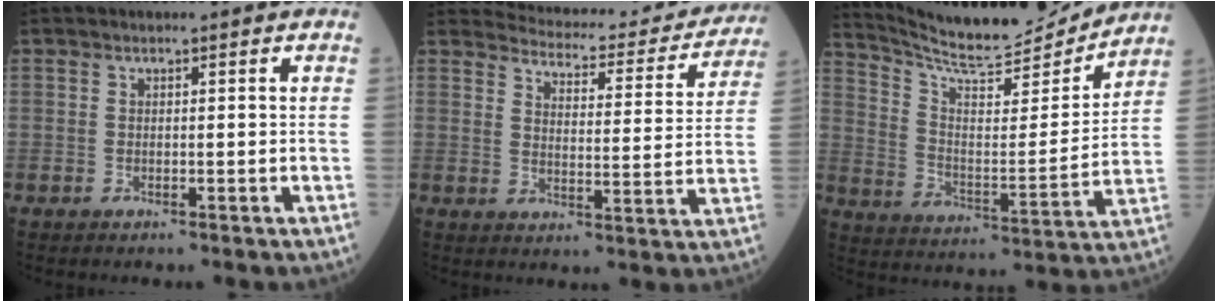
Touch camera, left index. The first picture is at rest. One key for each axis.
{"total": 16.9, "fx": 16.2, "fy": 3.7, "fz": 2.9, "tx": -0.021, "ty": -0.041, "tz": 0.181}
{"total": 16.3, "fx": 15.8, "fy": 0.8, "fz": 4.1, "tx": -0.084, "ty": -0.034, "tz": 0.247}